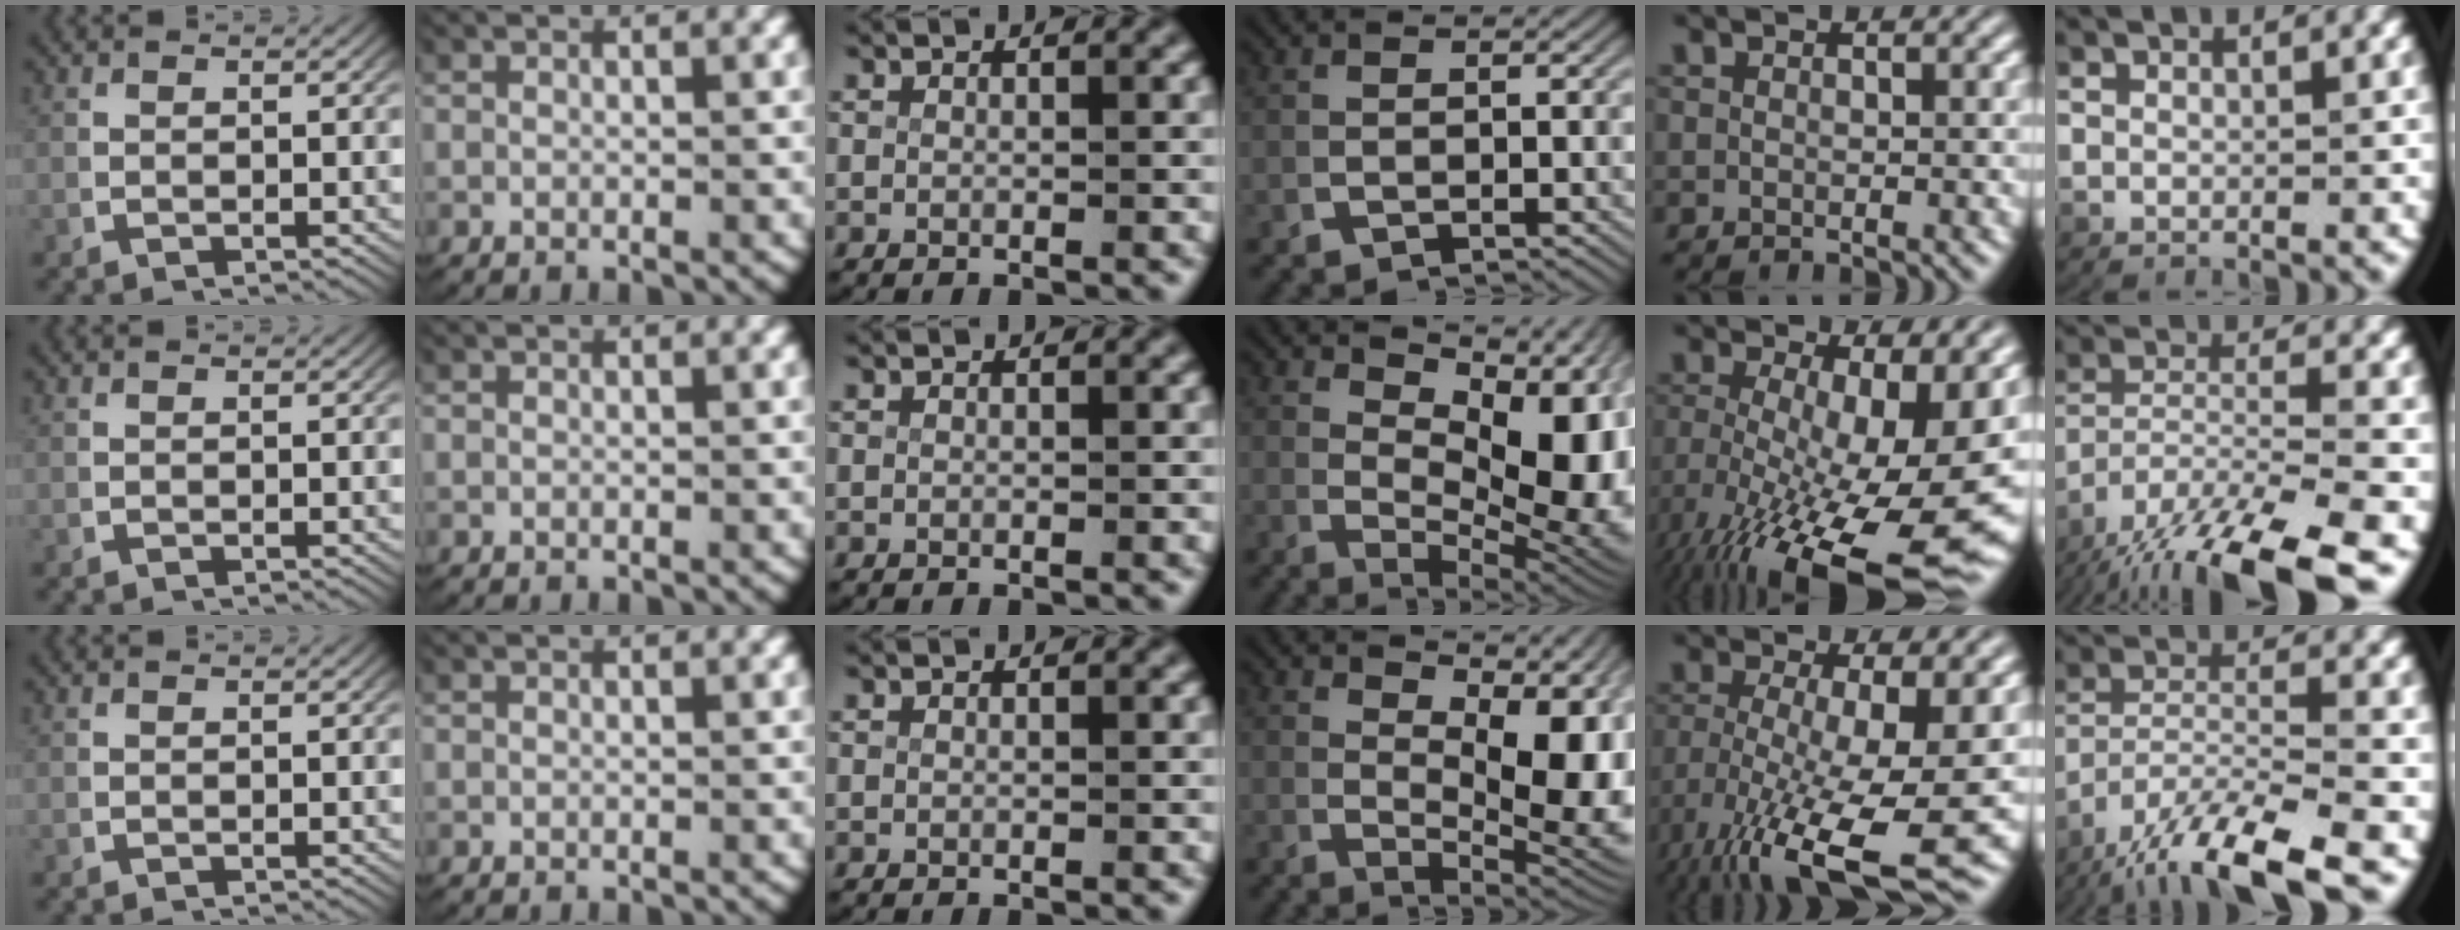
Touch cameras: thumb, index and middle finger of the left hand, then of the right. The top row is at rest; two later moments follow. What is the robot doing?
{"motion": "lift_and_place", "object": "plastic wrap"}